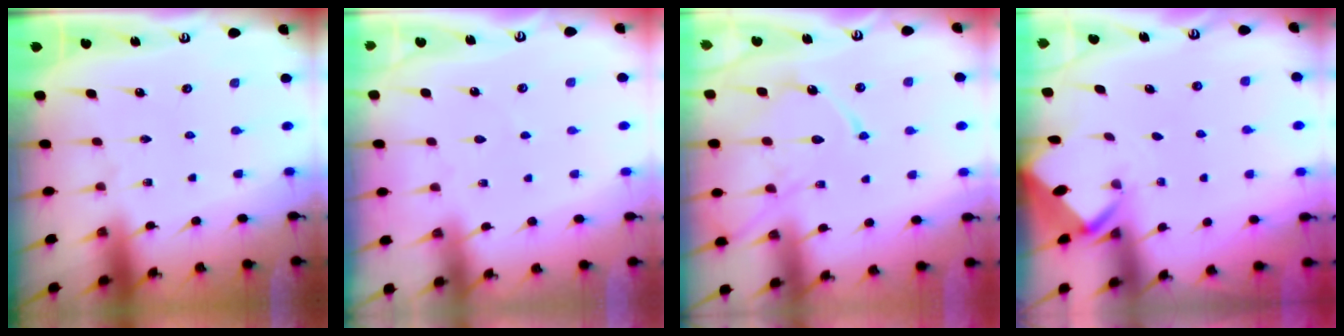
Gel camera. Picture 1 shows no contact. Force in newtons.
{"total": 2.5, "press": 2.5, "slide": 0.4}
{"total": 13.5, "press": 13.5, "slide": 1.2}
{"total": 2.1, "press": 2.1, "slide": 0.0}